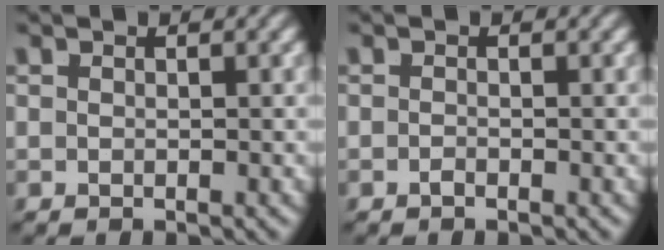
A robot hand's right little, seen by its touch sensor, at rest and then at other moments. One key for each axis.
{"total": 0.9, "fx": -0.7, "fy": -0.6, "fz": 0.0, "tx": 0.004, "ty": -0.005, "tz": -0.011}